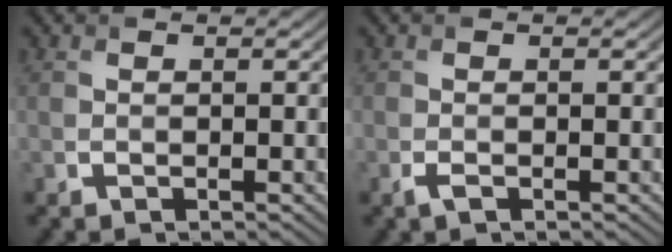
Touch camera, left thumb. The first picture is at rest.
{"total": 1.0, "force": [-0.6, 0.3, 0.8], "torque": [-0.020, -0.002, -0.012]}